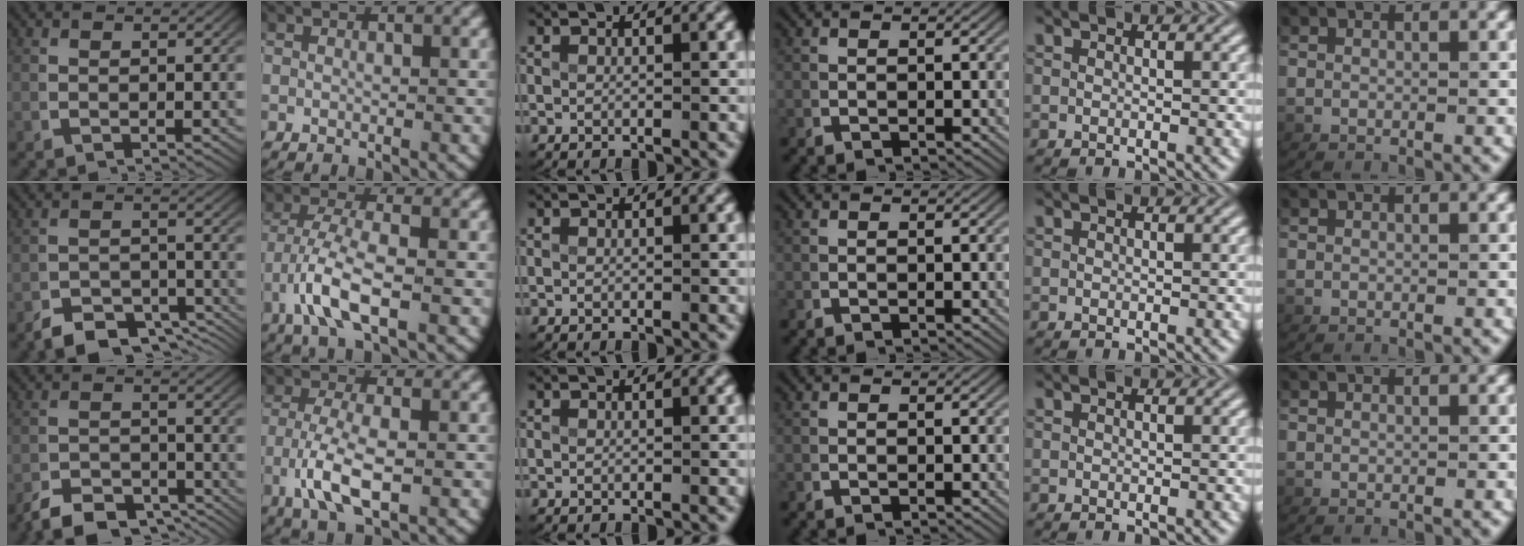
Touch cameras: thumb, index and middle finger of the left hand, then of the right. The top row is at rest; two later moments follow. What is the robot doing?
{"motion": "grasp_and_lifting", "object": "card"}